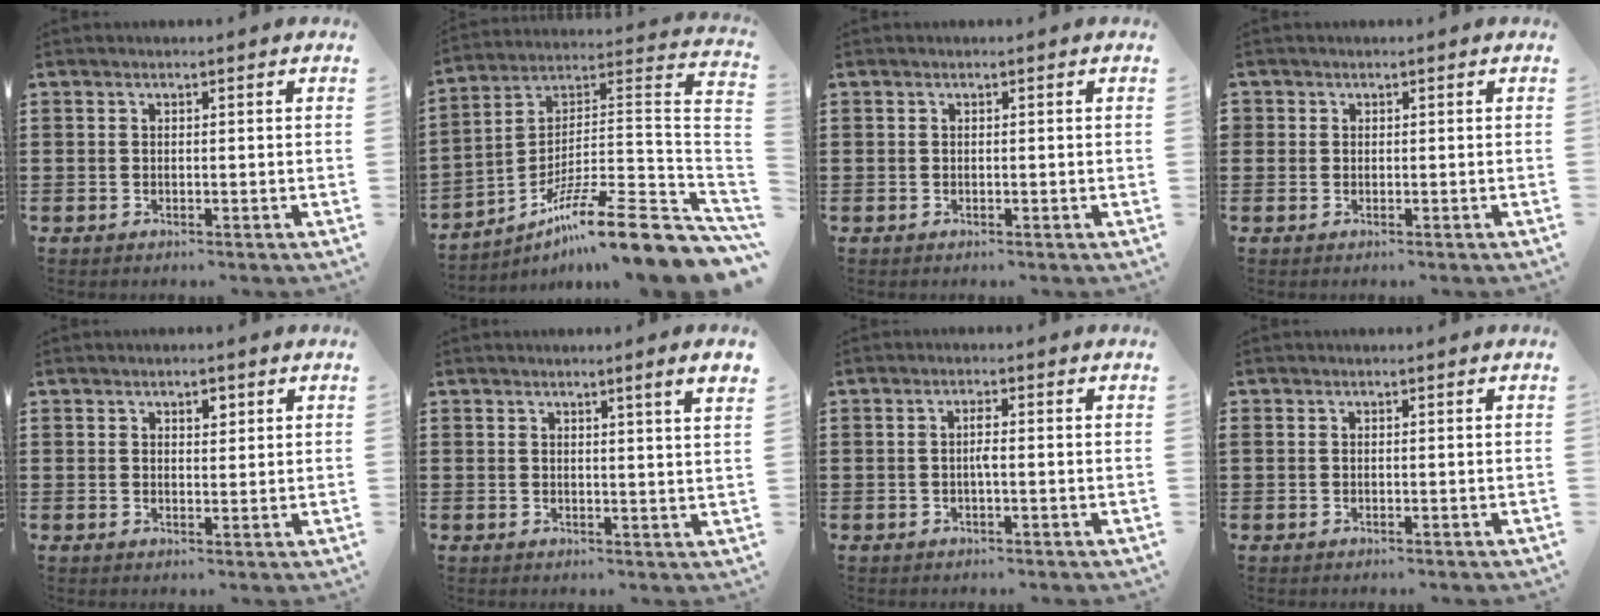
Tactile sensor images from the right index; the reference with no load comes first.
{"total": 14.2, "force": [-10.0, 0.6, 10.0], "torque": [-0.154, 0.016, -0.180]}
{"total": 0.0}
{"total": 0.8, "force": [0.1, 0.8, 0.0], "torque": [-0.001, 0.005, 0.001]}
{"total": 1.7, "force": [1.0, 0.9, 1.0], "torque": [-0.005, -0.001, 0.014]}
{"total": 2.2, "force": [1.6, -0.8, 1.3], "torque": [-0.026, -0.005, 0.028]}
{"total": 1.7, "force": [-0.3, 0.1, 1.7], "torque": [-0.032, 0.001, -0.008]}
{"total": 0.0}